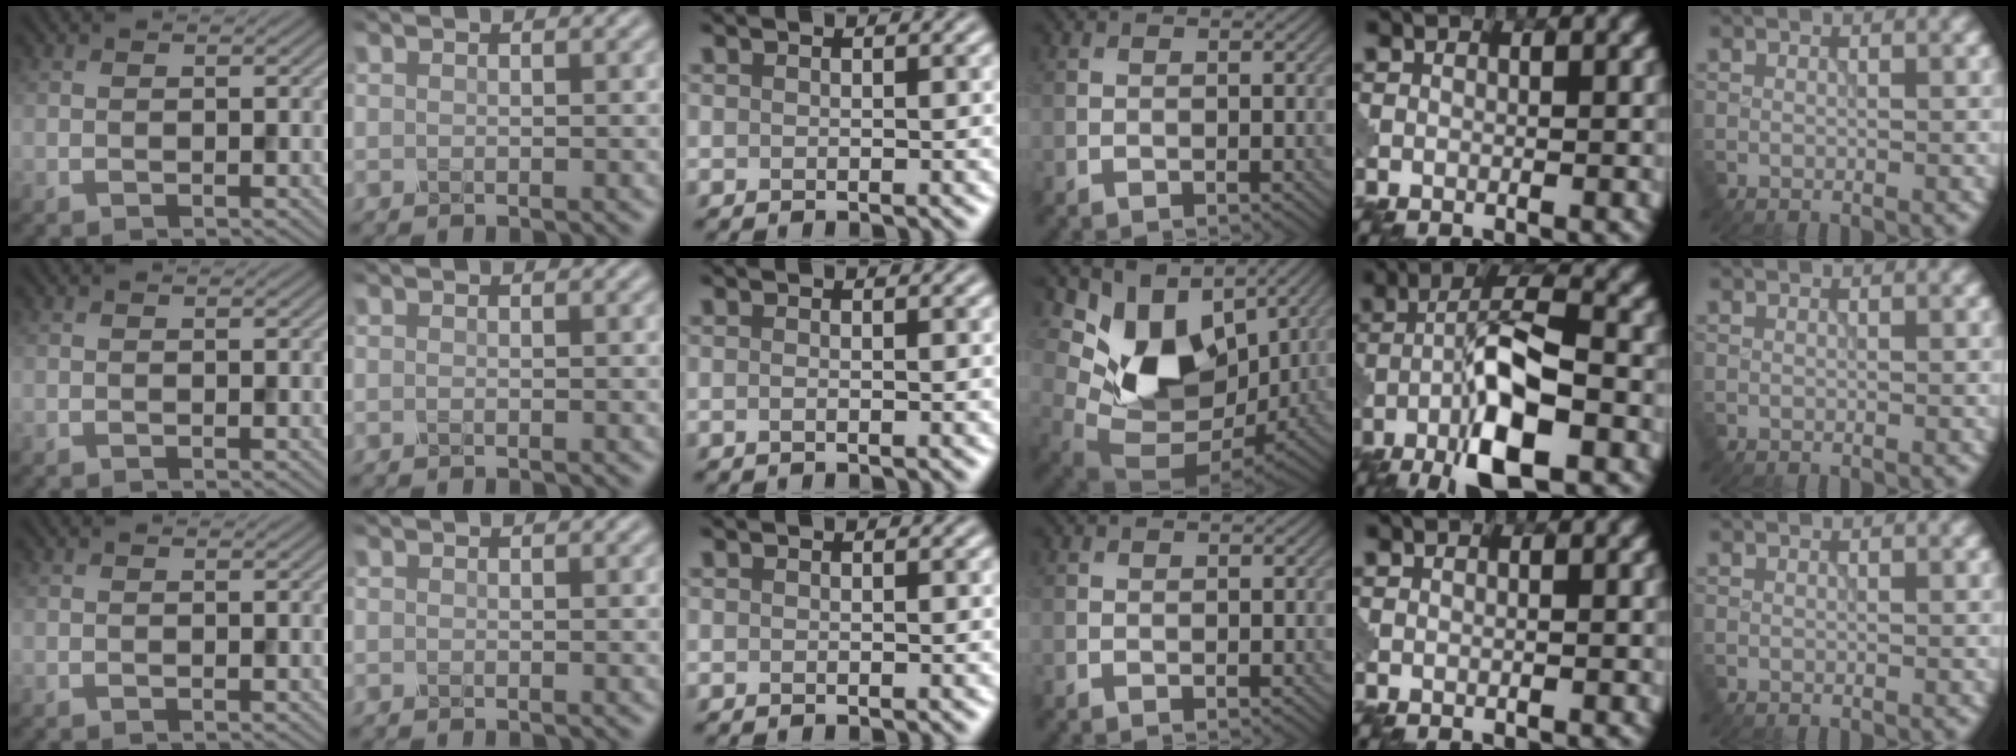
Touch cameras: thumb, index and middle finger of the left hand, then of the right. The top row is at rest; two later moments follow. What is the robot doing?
{"motion": "insert", "object": "pin"}